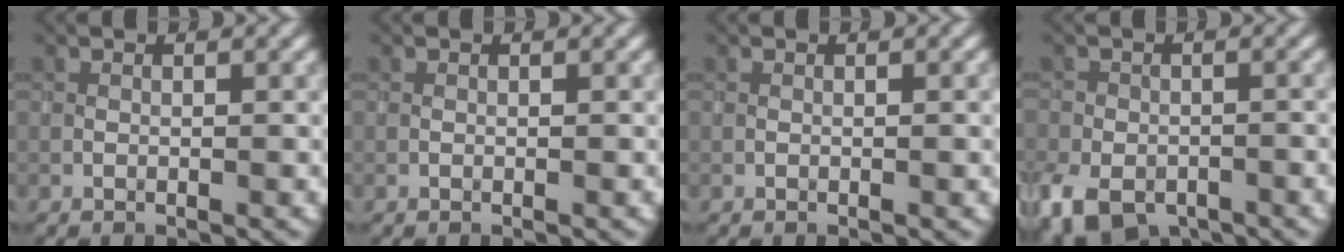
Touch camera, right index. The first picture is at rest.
{"total": 0.0}
{"total": 0.7, "force": [0.0, 0.3, 0.7], "torque": [-0.007, 0.001, -0.002]}
{"total": 6.3, "force": [-4.0, 3.8, 3.0], "torque": [-0.054, -0.017, -0.061]}